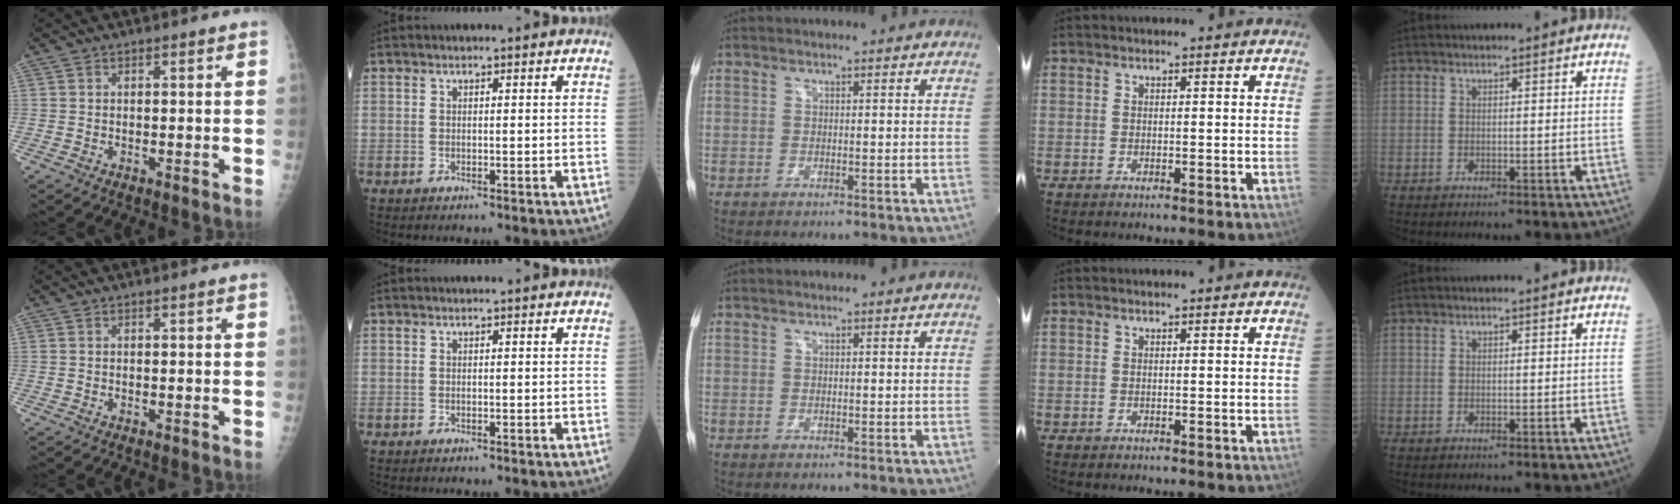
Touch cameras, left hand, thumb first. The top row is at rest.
{}